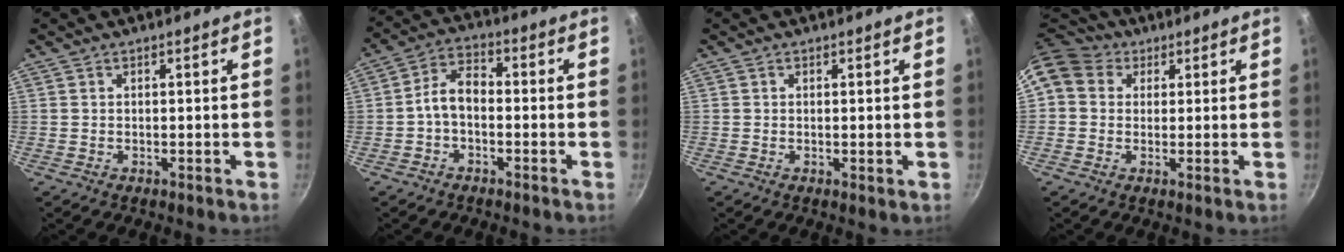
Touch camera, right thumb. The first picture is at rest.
{"total": 5.9, "force": [-1.4, 3.6, 4.4], "torque": [-0.075, 0.033, -0.035]}
{"total": 0.8, "force": [0.1, 0.2, 0.7], "torque": [-0.011, -0.004, -0.001]}
{"total": 10.5, "force": [3.8, 8.5, 4.7], "torque": [-0.083, 0.014, 0.056]}